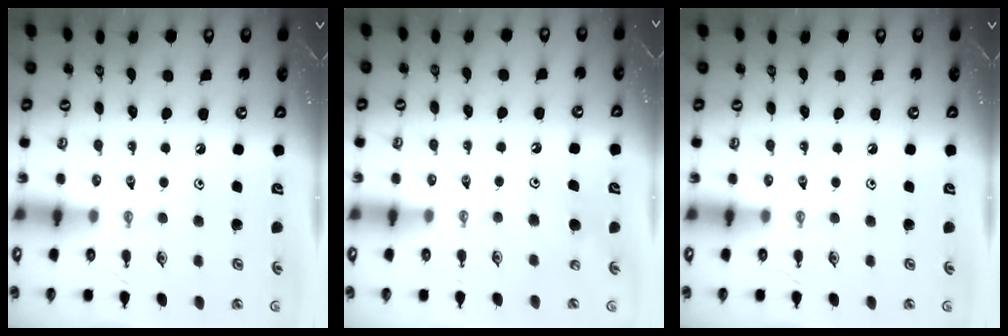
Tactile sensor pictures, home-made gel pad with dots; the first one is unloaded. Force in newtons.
{"total": 5.3, "press": 5.3, "slide": 0.5}
{"total": 0.0}